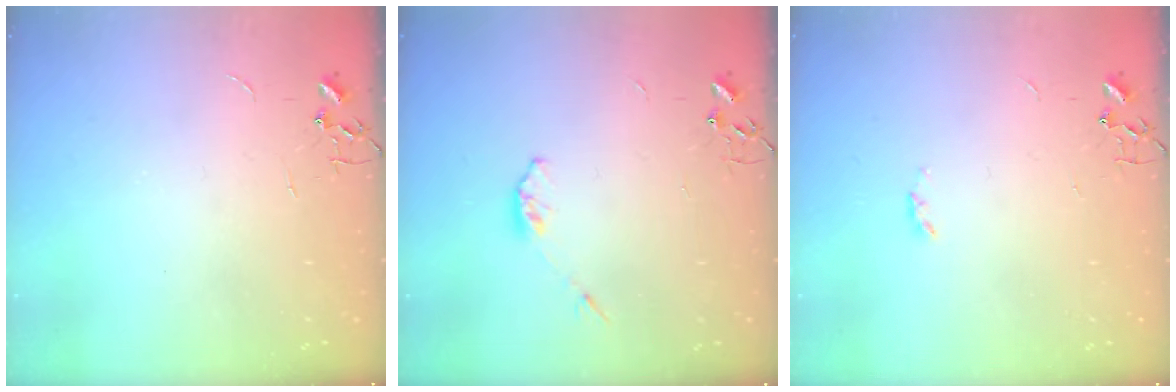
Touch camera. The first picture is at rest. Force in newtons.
{"total": 3.1, "press": 3.1, "slide": 0.5}
{"total": 2.5, "press": 2.4, "slide": 0.4}